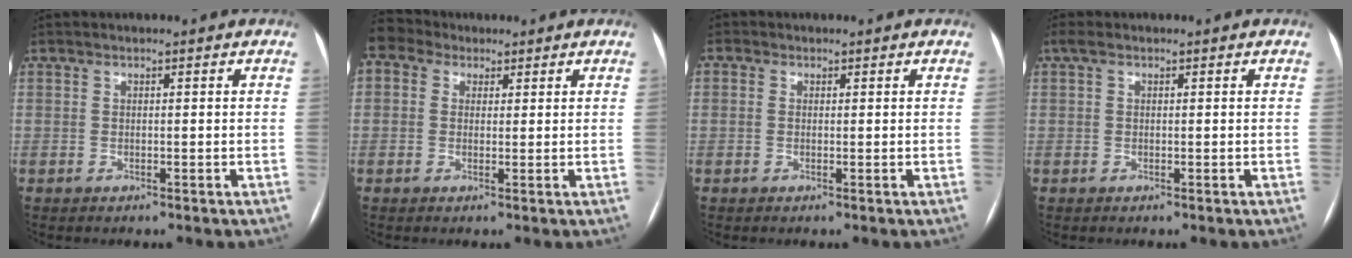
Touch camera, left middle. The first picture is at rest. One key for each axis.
{"total": 2.4, "fx": 0.9, "fy": 2.2, "fz": 0.0, "tx": -0.015, "ty": 0.035, "tz": 0.035}
{"total": 2.3, "fx": -2.0, "fy": -0.4, "fz": -0.9, "tx": 0.010, "ty": 0.001, "tz": -0.025}
{"total": 1.7, "fx": -1.6, "fy": -0.4, "fz": -0.4, "tx": -0.007, "ty": 0.024, "tz": -0.010}